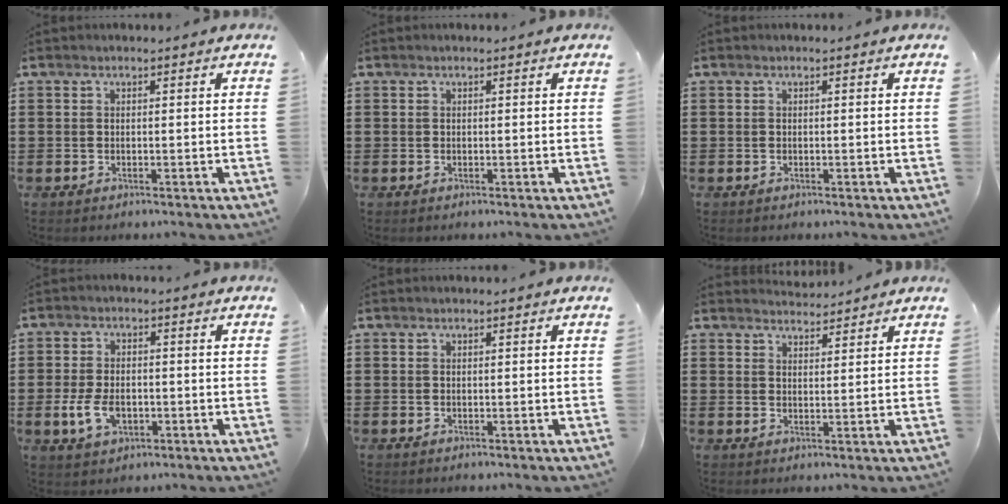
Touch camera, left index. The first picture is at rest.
{"total": 0.0}
{"total": 0.0}
{"total": 5.4, "force": [-1.5, 3.3, 4.0], "torque": [-0.090, 0.000, -0.030]}
{"total": 0.0}
{"total": 2.6, "force": [2.6, 0.3, 0.0], "torque": [-0.007, -0.005, 0.049]}